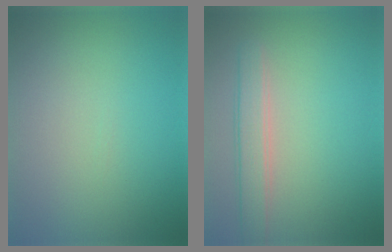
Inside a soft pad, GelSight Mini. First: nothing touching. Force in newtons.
{"total": 2.7, "press": 2.7, "slide": 0.5}